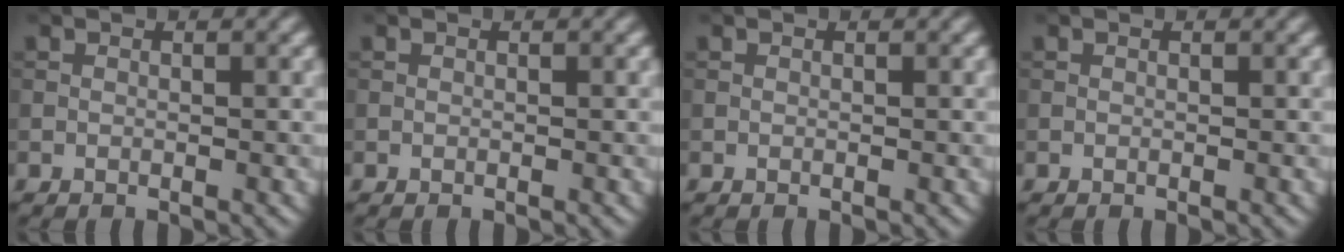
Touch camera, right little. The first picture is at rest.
{"total": 0.0}
{"total": 0.0}
{"total": 0.0}